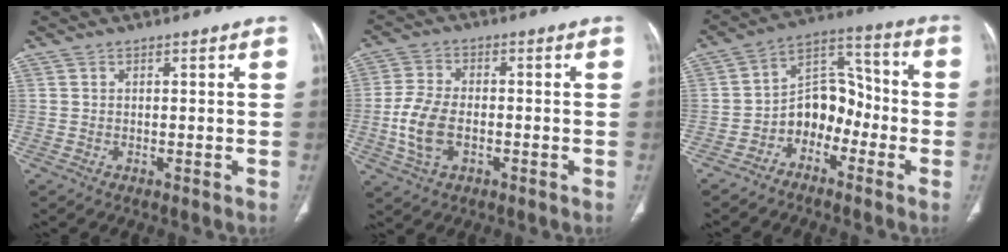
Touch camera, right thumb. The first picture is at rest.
{"total": 8.6, "force": [-1.8, 5.2, 6.6], "torque": [-0.141, 0.011, -0.034]}
{"total": 9.9, "force": [-3.9, 7.3, 5.4], "torque": [-0.047, 0.067, -0.079]}